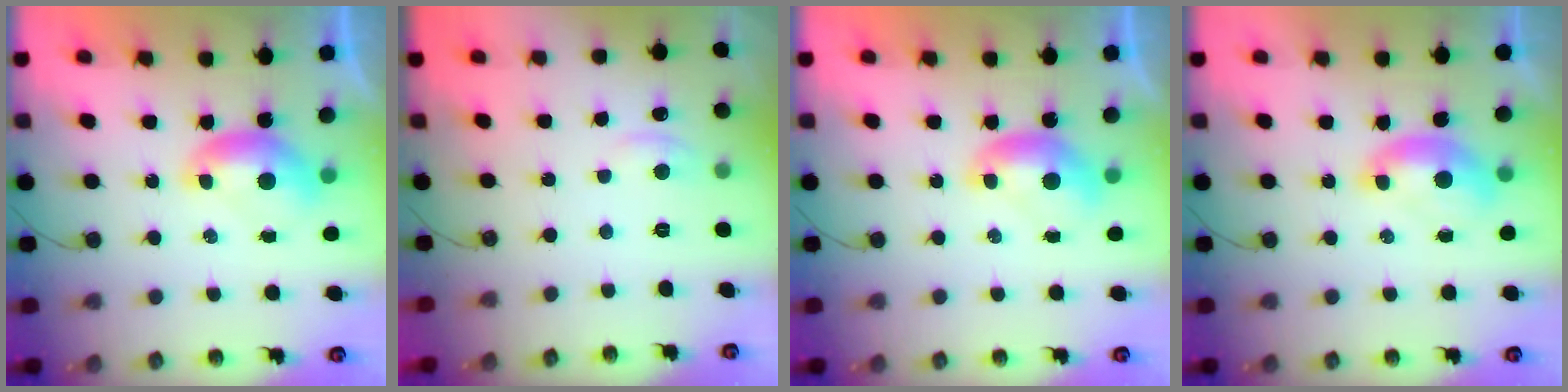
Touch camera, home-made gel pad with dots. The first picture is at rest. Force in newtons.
{"total": 1.2, "press": 1.0, "slide": 0.6}
{"total": 0.0}
{"total": 1.8, "press": 1.7, "slide": 0.7}